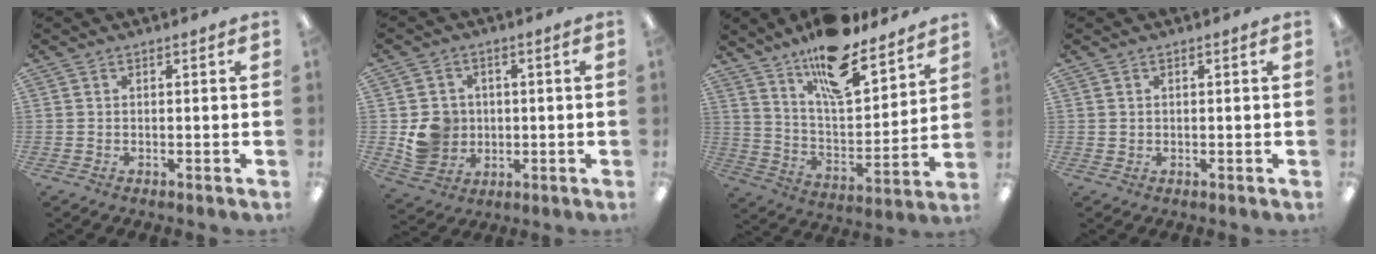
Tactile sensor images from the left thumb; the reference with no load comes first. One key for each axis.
{"total": 8.1, "fx": 0.1, "fy": 7.7, "fz": 2.3, "tx": -0.050, "ty": 0.007, "tz": 0.010}
{"total": 17.8, "fx": 14.1, "fy": 5.7, "fz": 9.3, "tx": -0.156, "ty": -0.090, "tz": 0.241}
{"total": 0.8, "fx": 0.4, "fy": 0.6, "fz": 0.0, "tx": -0.001, "ty": 0.004, "tz": 0.008}